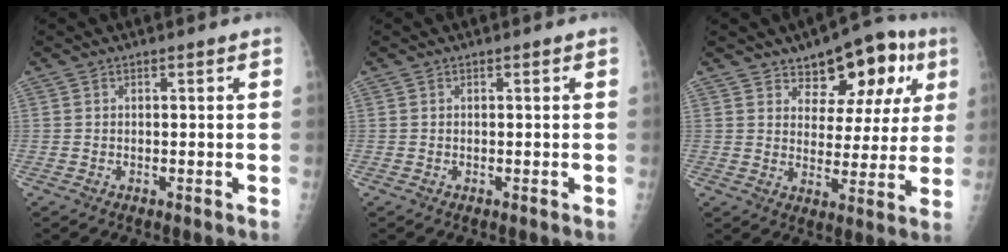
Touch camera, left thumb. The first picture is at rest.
{"total": 0.0}
{"total": 13.1, "force": [6.9, 7.3, 8.3], "torque": [-0.063, -0.018, 0.099]}